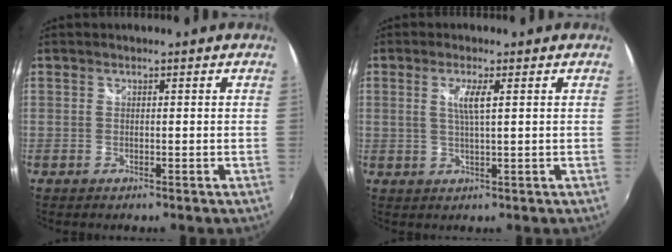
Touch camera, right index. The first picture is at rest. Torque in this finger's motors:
{"motor_torque": [0.04, 0.02, 0.09, 0.06]}